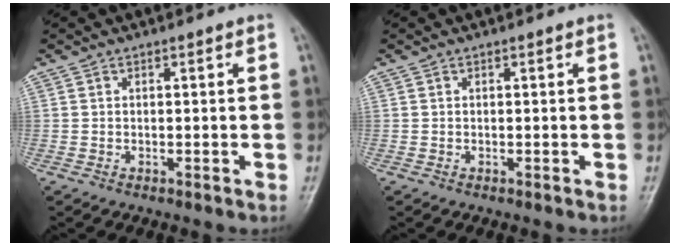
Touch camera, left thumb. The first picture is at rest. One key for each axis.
{"total": 0.0}